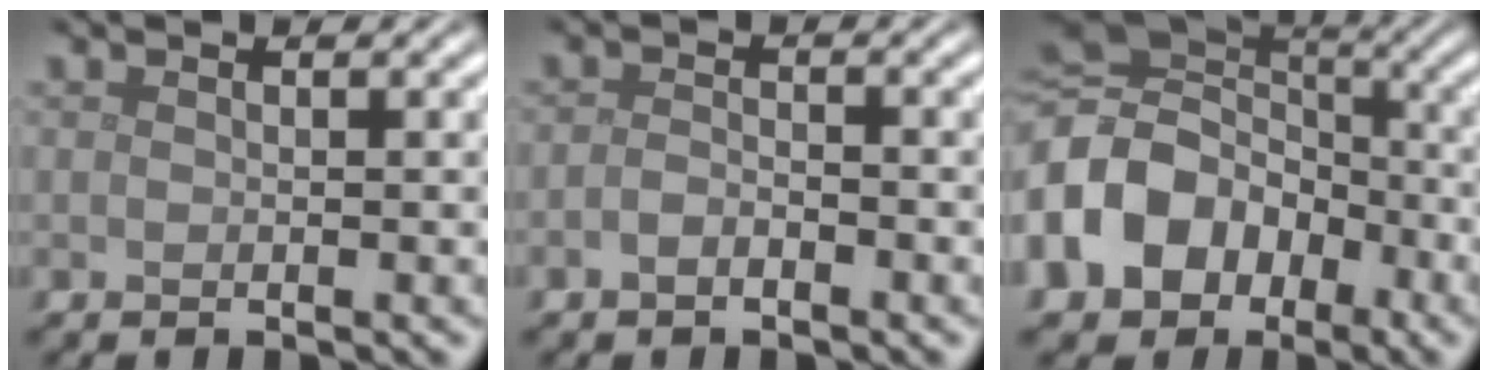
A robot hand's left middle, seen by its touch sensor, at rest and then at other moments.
{"total": 1.3, "force": [-0.8, 0.7, 0.8], "torque": [-0.020, 0.002, -0.019]}
{"total": 14.2, "force": [-4.3, 11.8, 6.6], "torque": [-0.188, -0.005, -0.112]}